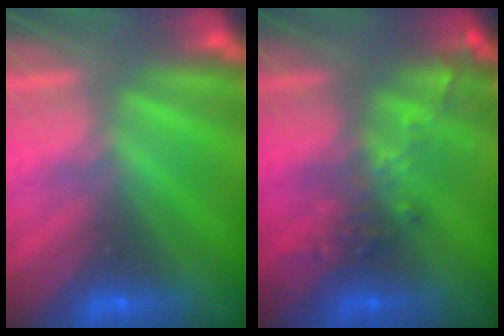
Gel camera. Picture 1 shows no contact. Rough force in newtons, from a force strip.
{"total": 2.7}